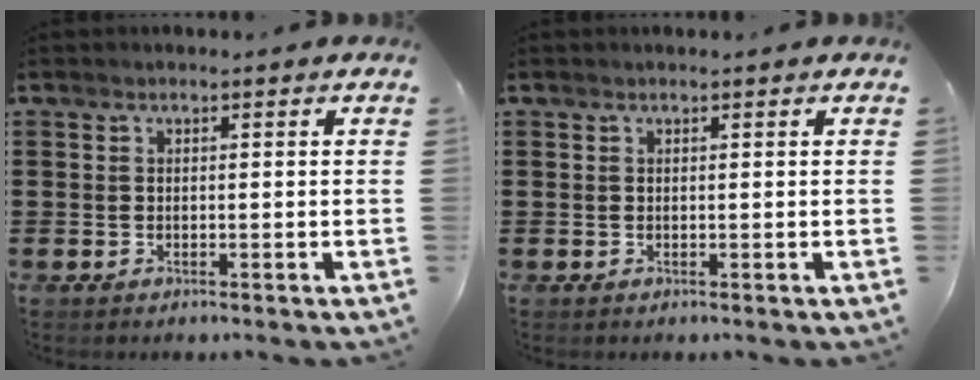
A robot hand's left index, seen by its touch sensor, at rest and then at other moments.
{"total": 0.0}